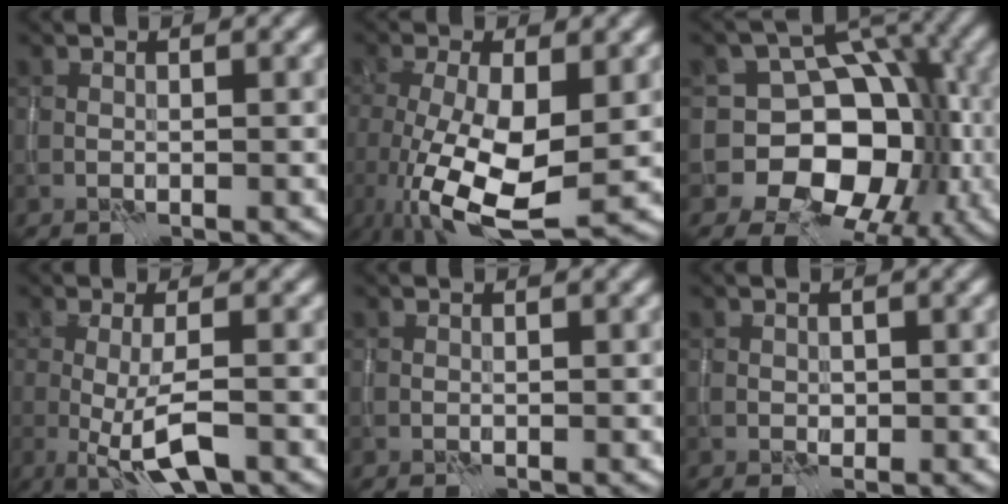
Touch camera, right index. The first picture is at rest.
{"total": 9.4, "force": [-2.2, 3.4, 8.5], "torque": [-0.170, -0.017, -0.035]}
{"total": 12.6, "force": [-3.0, 10.2, 6.6], "torque": [-0.060, 0.030, -0.087]}
{"total": 4.4, "force": [-1.3, 1.0, 4.0], "torque": [-0.075, -0.009, -0.025]}
{"total": 0.0}
{"total": 0.7, "force": [-0.1, 0.6, 0.3], "torque": [-0.005, -0.003, 0.002]}